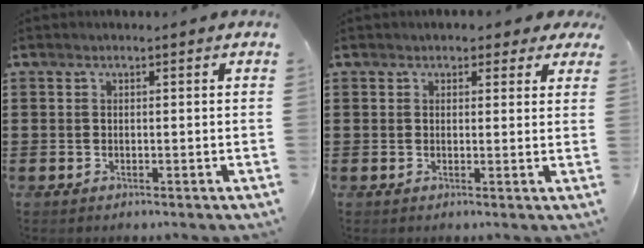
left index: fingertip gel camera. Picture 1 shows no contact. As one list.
[{"total": 2.4, "force": [1.8, 1.2, 1.0], "torque": [-0.011, 0.002, 0.029]}]